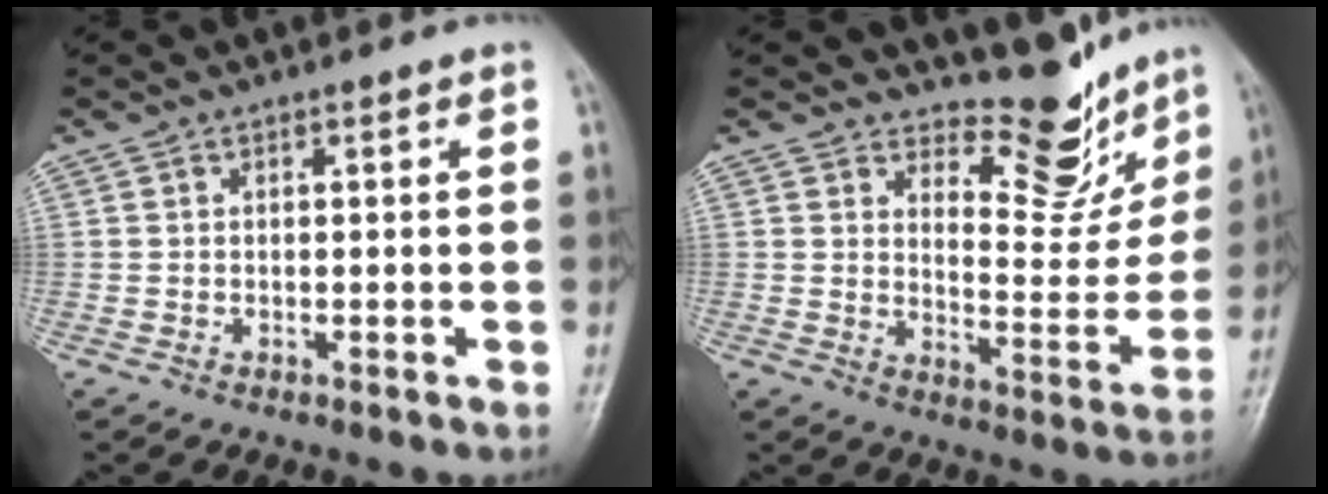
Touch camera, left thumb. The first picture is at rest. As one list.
[{"total": 10.8, "force": [9.4, 4.0, 3.5], "torque": [-0.011, -0.078, 0.140]}]